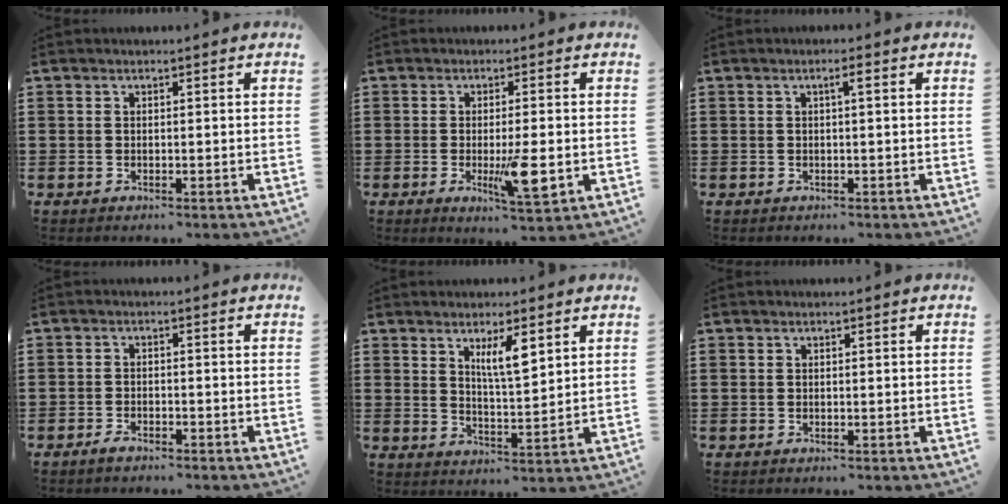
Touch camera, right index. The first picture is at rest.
{"total": 7.2, "force": [-1.8, 1.5, 6.8], "torque": [-0.131, -0.017, -0.030]}
{"total": 1.5, "force": [0.3, 0.1, 1.5], "torque": [-0.027, 0.003, 0.004]}
{"total": 1.6, "force": [-1.4, 0.5, 0.5], "torque": [-0.013, 0.002, -0.029]}
{"total": 5.0, "force": [2.8, 1.1, 4.1], "torque": [-0.078, 0.002, 0.045]}
{"total": 0.0}